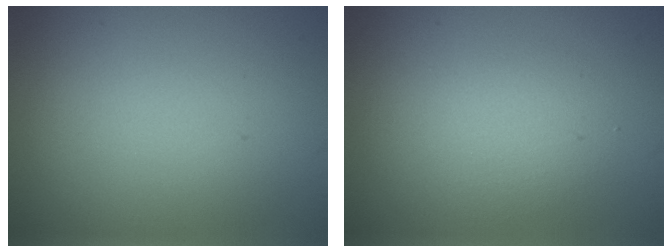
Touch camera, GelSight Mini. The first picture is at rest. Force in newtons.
{"total": 2.5, "press": 2.5, "slide": 0.2}